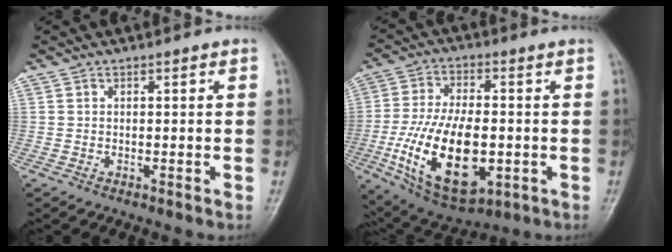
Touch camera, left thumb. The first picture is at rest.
{"total": 19.4, "force": [-3.5, 10.0, 16.2], "torque": [-0.290, 0.000, -0.043]}